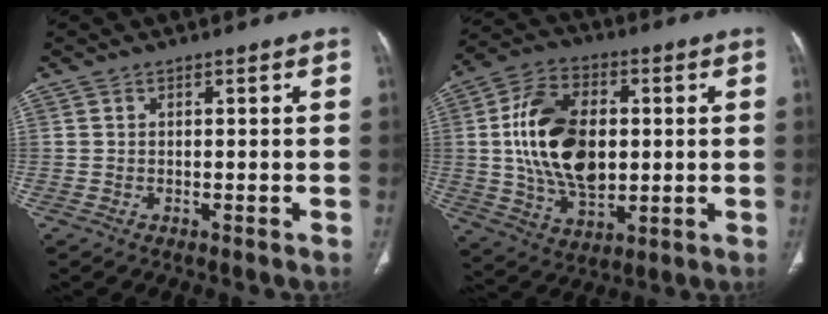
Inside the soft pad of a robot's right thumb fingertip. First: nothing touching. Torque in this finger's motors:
{"motor_torque": [2.46, 2.54, 1.67, -0.14, 0.24]}